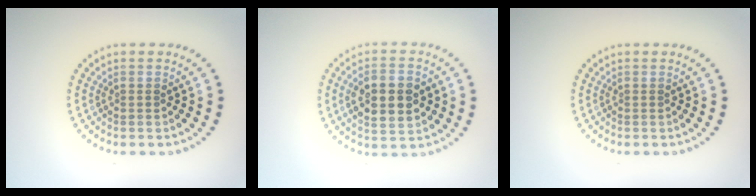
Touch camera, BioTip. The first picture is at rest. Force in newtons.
{"total": 5.5, "press": 5.5, "slide": 0.4}
{"total": 0.0}